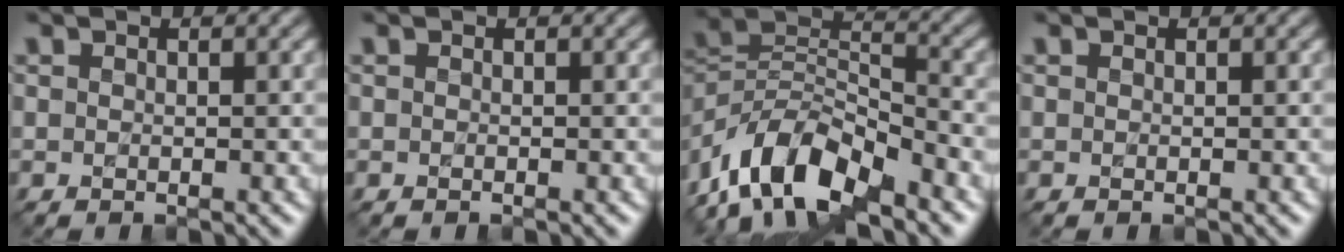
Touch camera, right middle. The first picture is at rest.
{"total": 0.0}
{"total": 10.2, "force": [-7.2, 4.1, 6.0], "torque": [-0.100, 0.004, -0.151]}
{"total": 0.0}